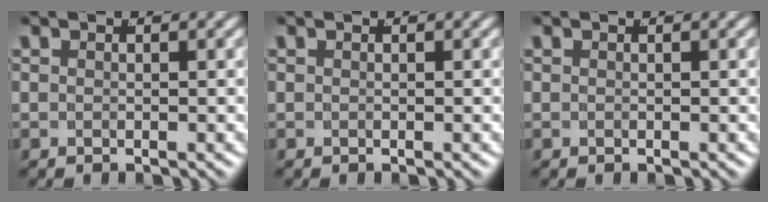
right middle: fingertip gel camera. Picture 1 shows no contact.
{"total": 0.0}
{"total": 0.0}